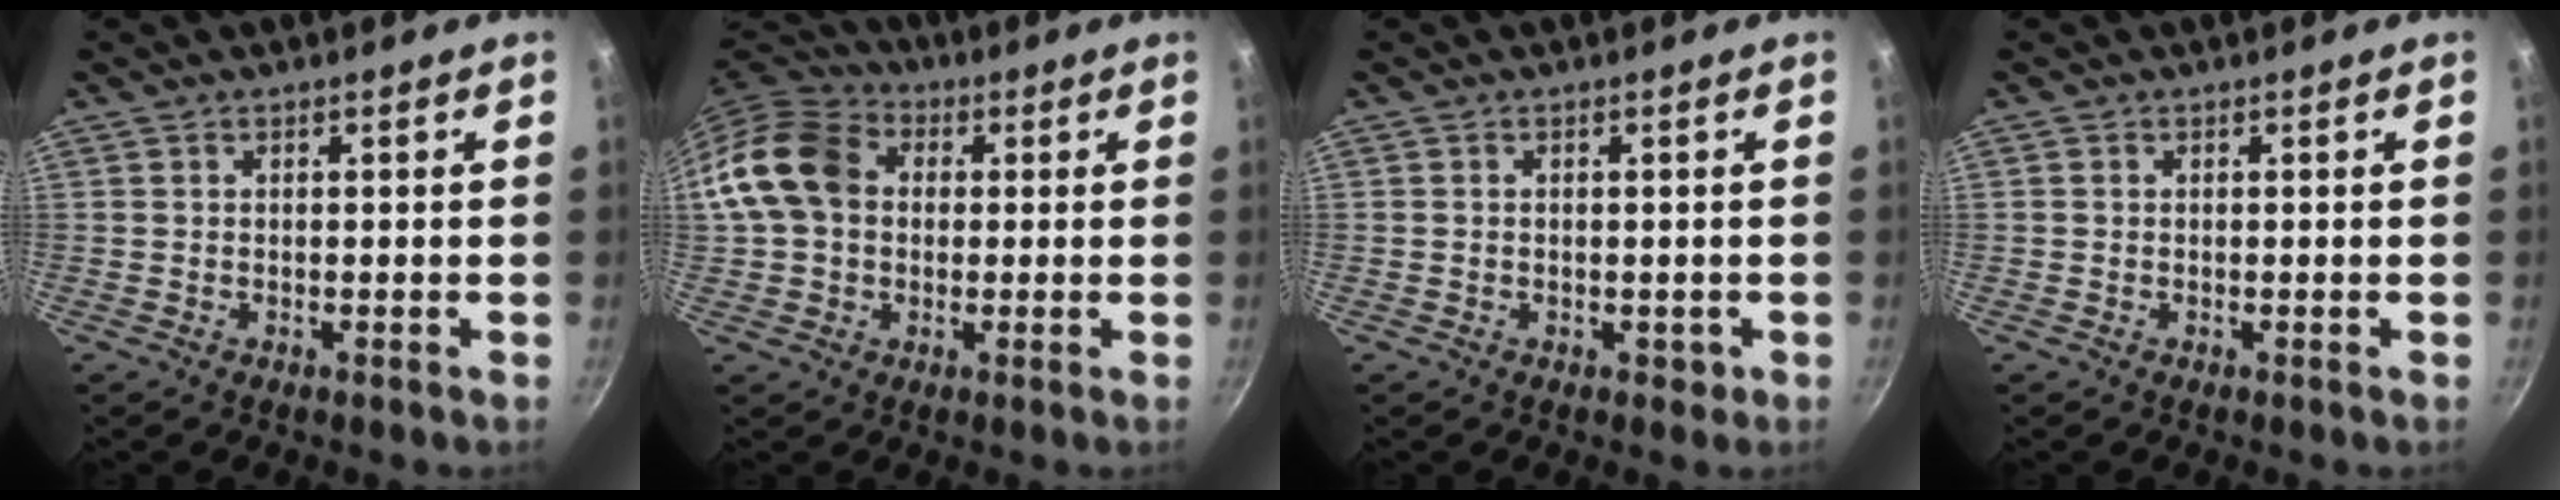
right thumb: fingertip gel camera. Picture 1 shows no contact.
{"total": 12.7, "force": [1.2, 10.1, 7.6], "torque": [-0.120, 0.025, 0.005]}
{"total": 1.4, "force": [-0.3, 1.1, 0.7], "torque": [-0.006, 0.001, -0.003]}
{"total": 0.0}